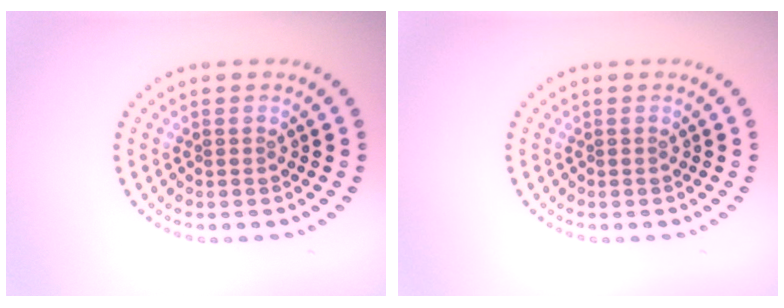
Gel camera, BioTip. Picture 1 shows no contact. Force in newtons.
{"total": 0.0}